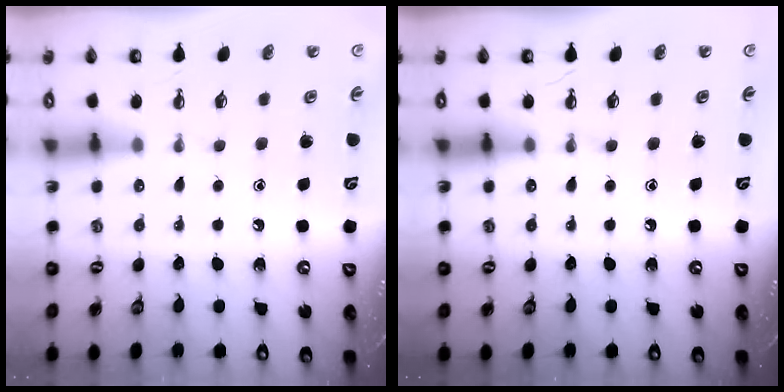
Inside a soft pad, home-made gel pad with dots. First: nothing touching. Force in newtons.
{"total": 0.0}